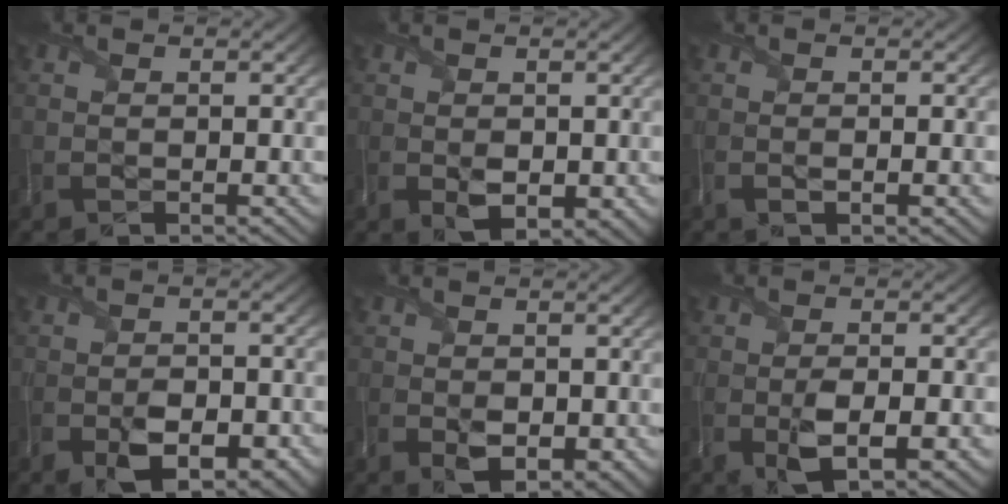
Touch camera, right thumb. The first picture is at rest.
{"total": 3.2, "force": [-0.1, 2.1, 2.4], "torque": [-0.053, -0.016, 0.003]}
{"total": 1.9, "force": [-0.5, 0.5, 1.8], "torque": [-0.033, -0.004, -0.009]}
{"total": 6.1, "force": [-2.8, 3.1, 4.4], "torque": [-0.078, -0.012, -0.045]}
{"total": 3.2, "force": [-0.3, 2.1, 2.4], "torque": [-0.054, -0.016, 0.000]}
{"total": 5.8, "force": [-1.7, 2.3, 5.1], "torque": [-0.098, -0.012, -0.025]}